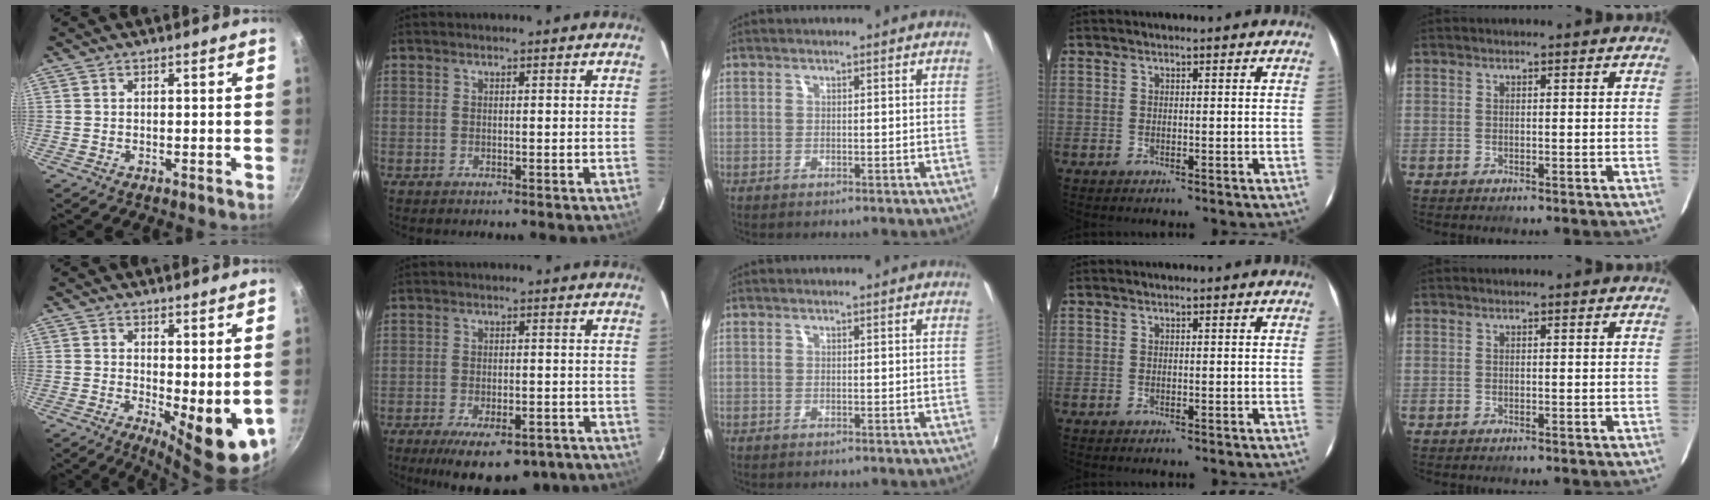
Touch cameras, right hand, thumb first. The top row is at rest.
{"thumb": {"total": 9.3, "force": [0.6, 3.6, 8.6], "torque": [-0.099, -0.018, 0.018]}, "index": {"total": 14.4, "force": [-10.4, 5.6, 8.2], "torque": [-0.155, -0.021, -0.139]}}